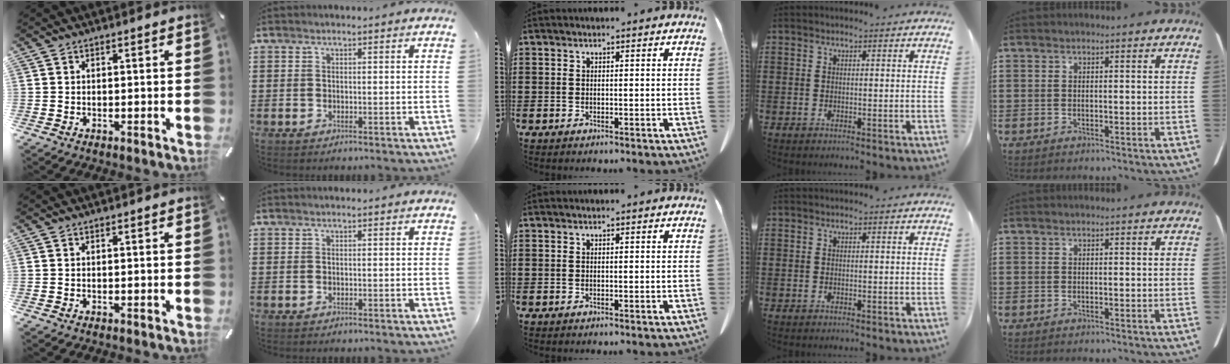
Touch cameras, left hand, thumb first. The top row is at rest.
{}